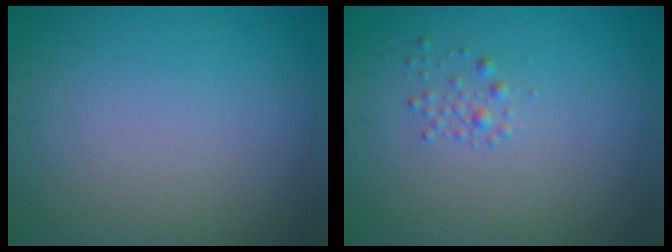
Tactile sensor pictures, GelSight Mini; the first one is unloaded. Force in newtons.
{"total": 0.9, "press": 0.9, "slide": 0.1}